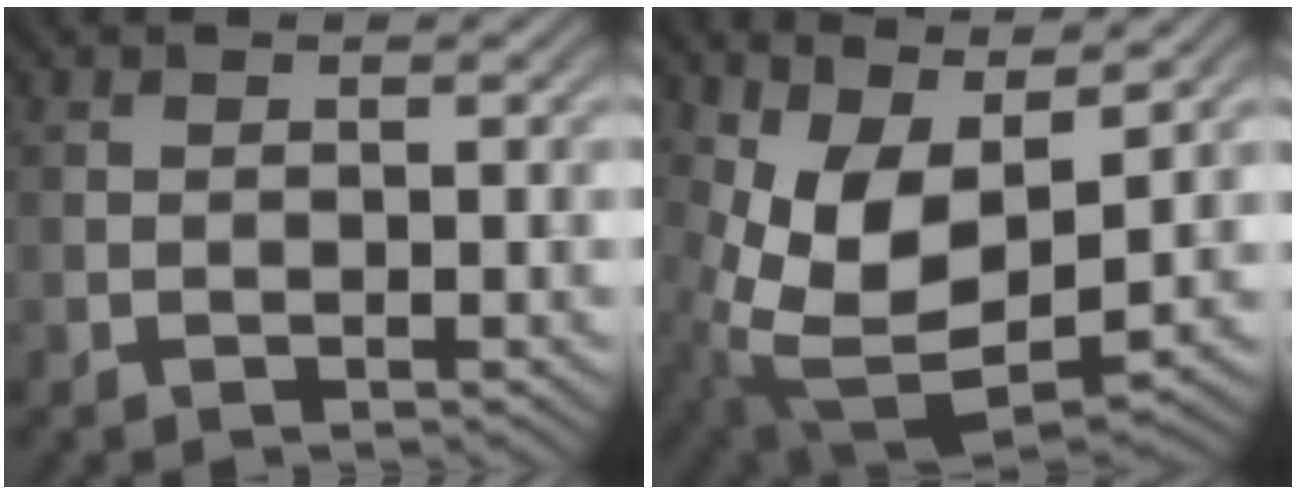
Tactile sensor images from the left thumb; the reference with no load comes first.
{"total": 10.2, "force": [3.9, 4.9, 8.1], "torque": [-0.178, -0.010, 0.077]}